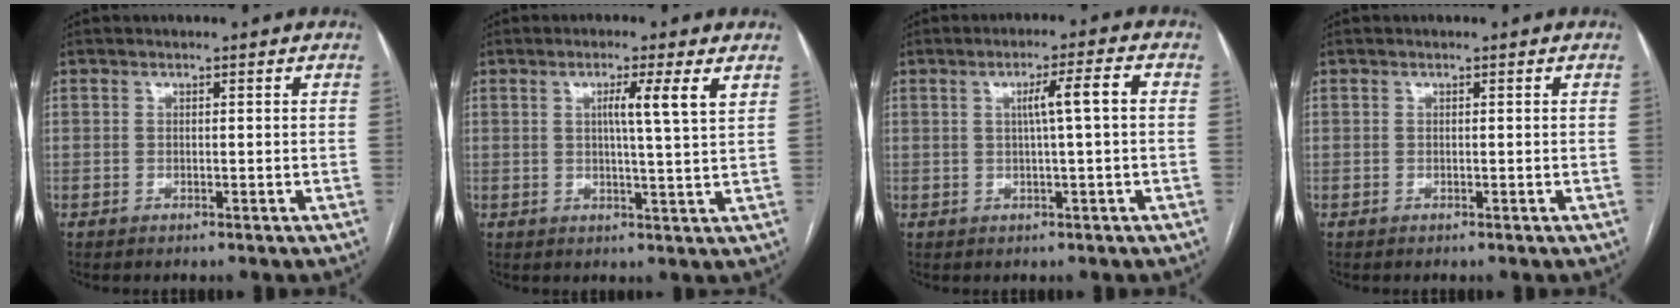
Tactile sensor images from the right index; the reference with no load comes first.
{"total": 5.4, "force": [2.2, -0.7, 4.9], "torque": [-0.075, -0.003, 0.031]}
{"total": 5.1, "force": [0.6, -0.3, 5.0], "torque": [-0.080, 0.010, 0.012]}
{"total": 0.0}